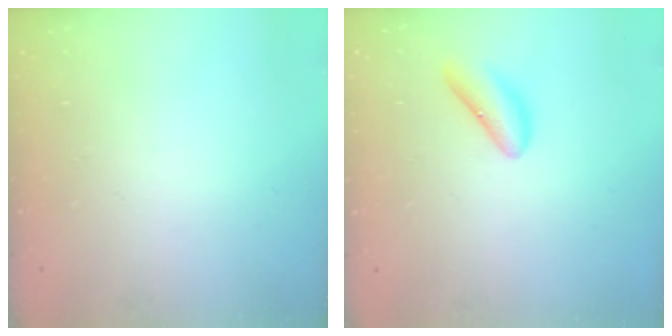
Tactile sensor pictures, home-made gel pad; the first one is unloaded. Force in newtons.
{"total": 6.6, "press": 6.5, "slide": 0.9}